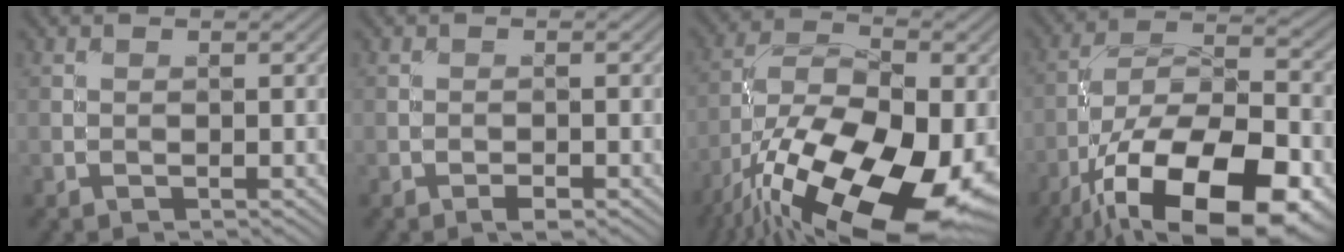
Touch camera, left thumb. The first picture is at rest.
{"total": 1.3, "force": [-0.8, 0.4, 0.9], "torque": [-0.013, 0.001, -0.017]}
{"total": 19.6, "force": [-10.1, 8.4, 14.5], "torque": [-0.265, -0.020, -0.171]}
{"total": 19.8, "force": [-10.8, 8.0, 14.6], "torque": [-0.244, -0.026, -0.176]}